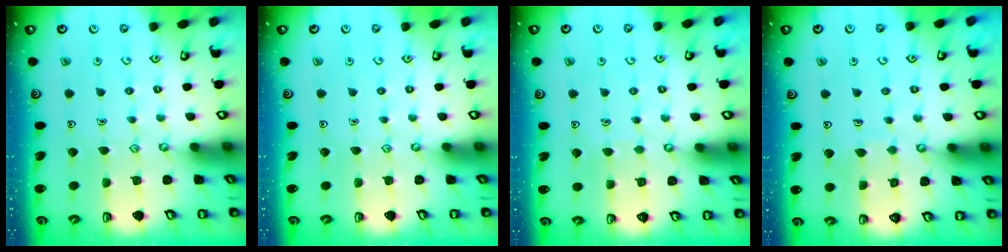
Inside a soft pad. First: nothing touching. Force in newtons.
{"total": 0.0}
{"total": 2.4, "press": 2.4, "slide": 0.2}
{"total": 3.5, "press": 3.5, "slide": 0.2}